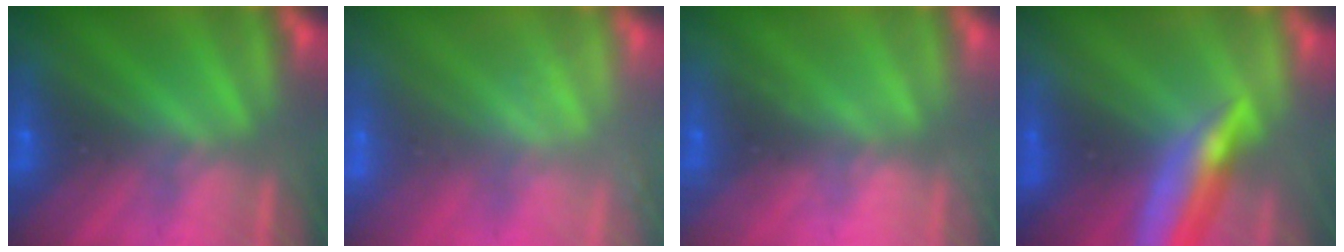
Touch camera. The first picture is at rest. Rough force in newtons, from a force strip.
{"total": 2.0}
{"total": 2.1}
{"total": 7.7}